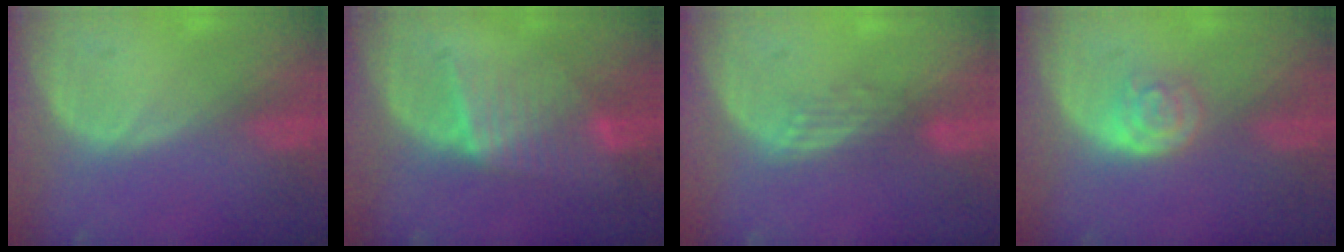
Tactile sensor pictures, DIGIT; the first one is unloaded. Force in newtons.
{"total": 6.5, "press": 6.4, "slide": 1.0}
{"total": 2.8, "press": 2.4, "slide": 1.4}
{"total": 3.4, "press": 3.3, "slide": 0.9}